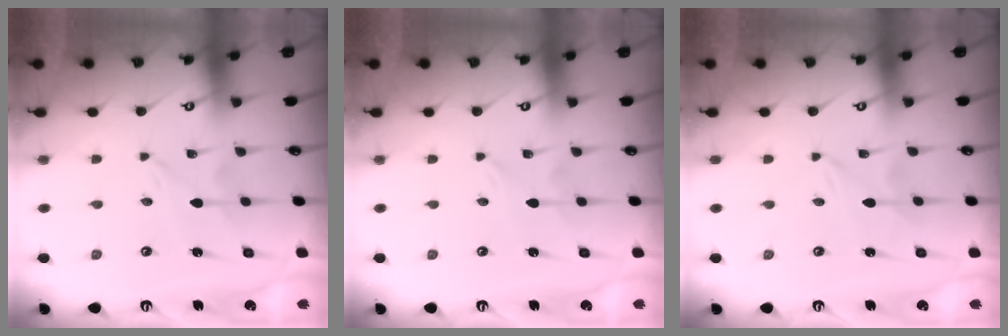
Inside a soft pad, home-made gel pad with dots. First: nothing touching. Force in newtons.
{"total": 0.0}
{"total": 0.0}